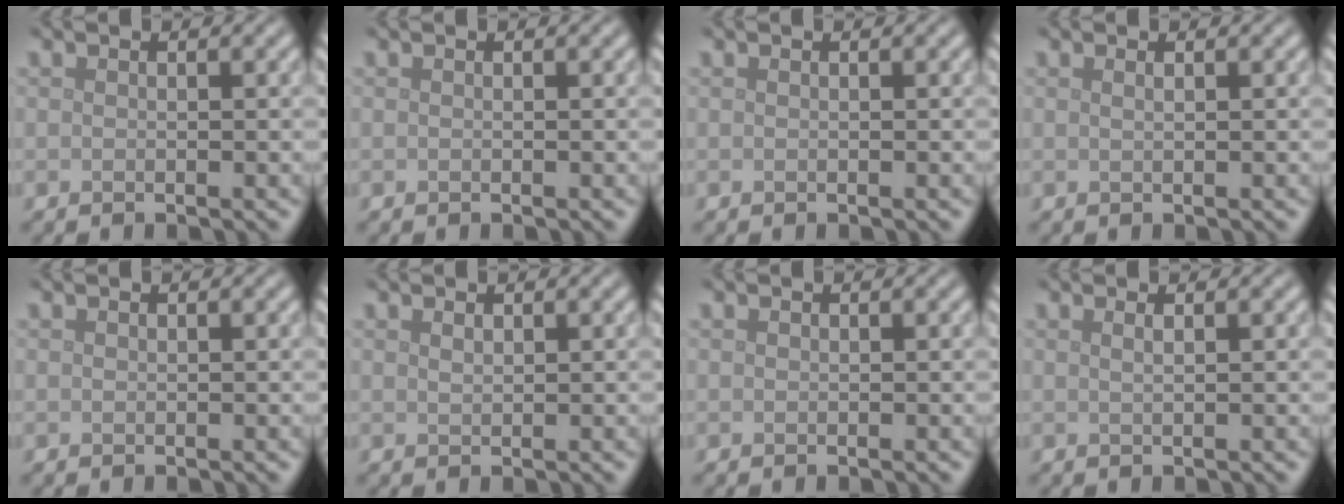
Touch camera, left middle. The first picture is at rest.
{"total": 0.0}
{"total": 0.0}
{"total": 0.7, "force": [0.3, 0.2, 0.5], "torque": [-0.005, 0.001, 0.002]}
{"total": 0.0}
{"total": 0.7, "force": [0.4, 0.3, 0.4], "torque": [-0.011, -0.002, 0.010]}
{"total": 0.0}
{"total": 1.0, "force": [0.5, 0.3, 0.8], "torque": [-0.007, 0.001, 0.003]}